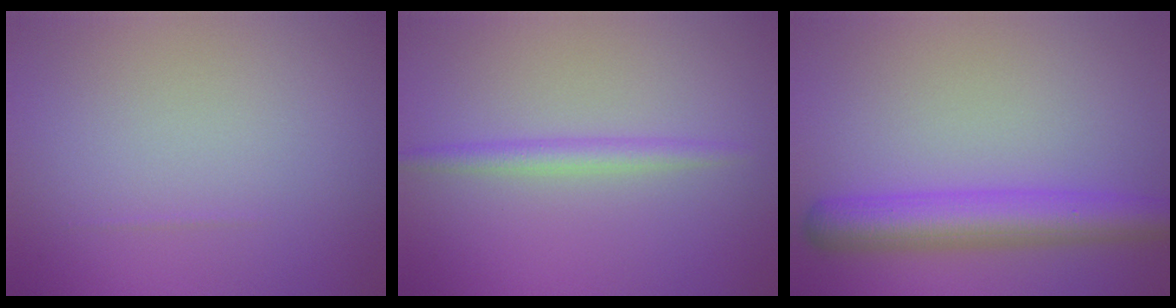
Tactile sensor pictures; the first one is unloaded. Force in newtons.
{"total": 1.9, "press": 1.9, "slide": 0.2}
{"total": 5.9, "press": 5.9, "slide": 0.2}